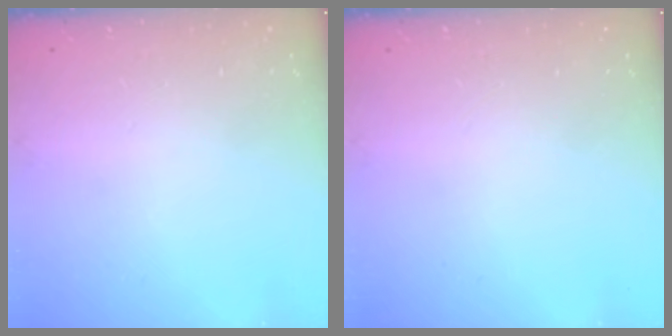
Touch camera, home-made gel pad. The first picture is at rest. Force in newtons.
{"total": 0.0}